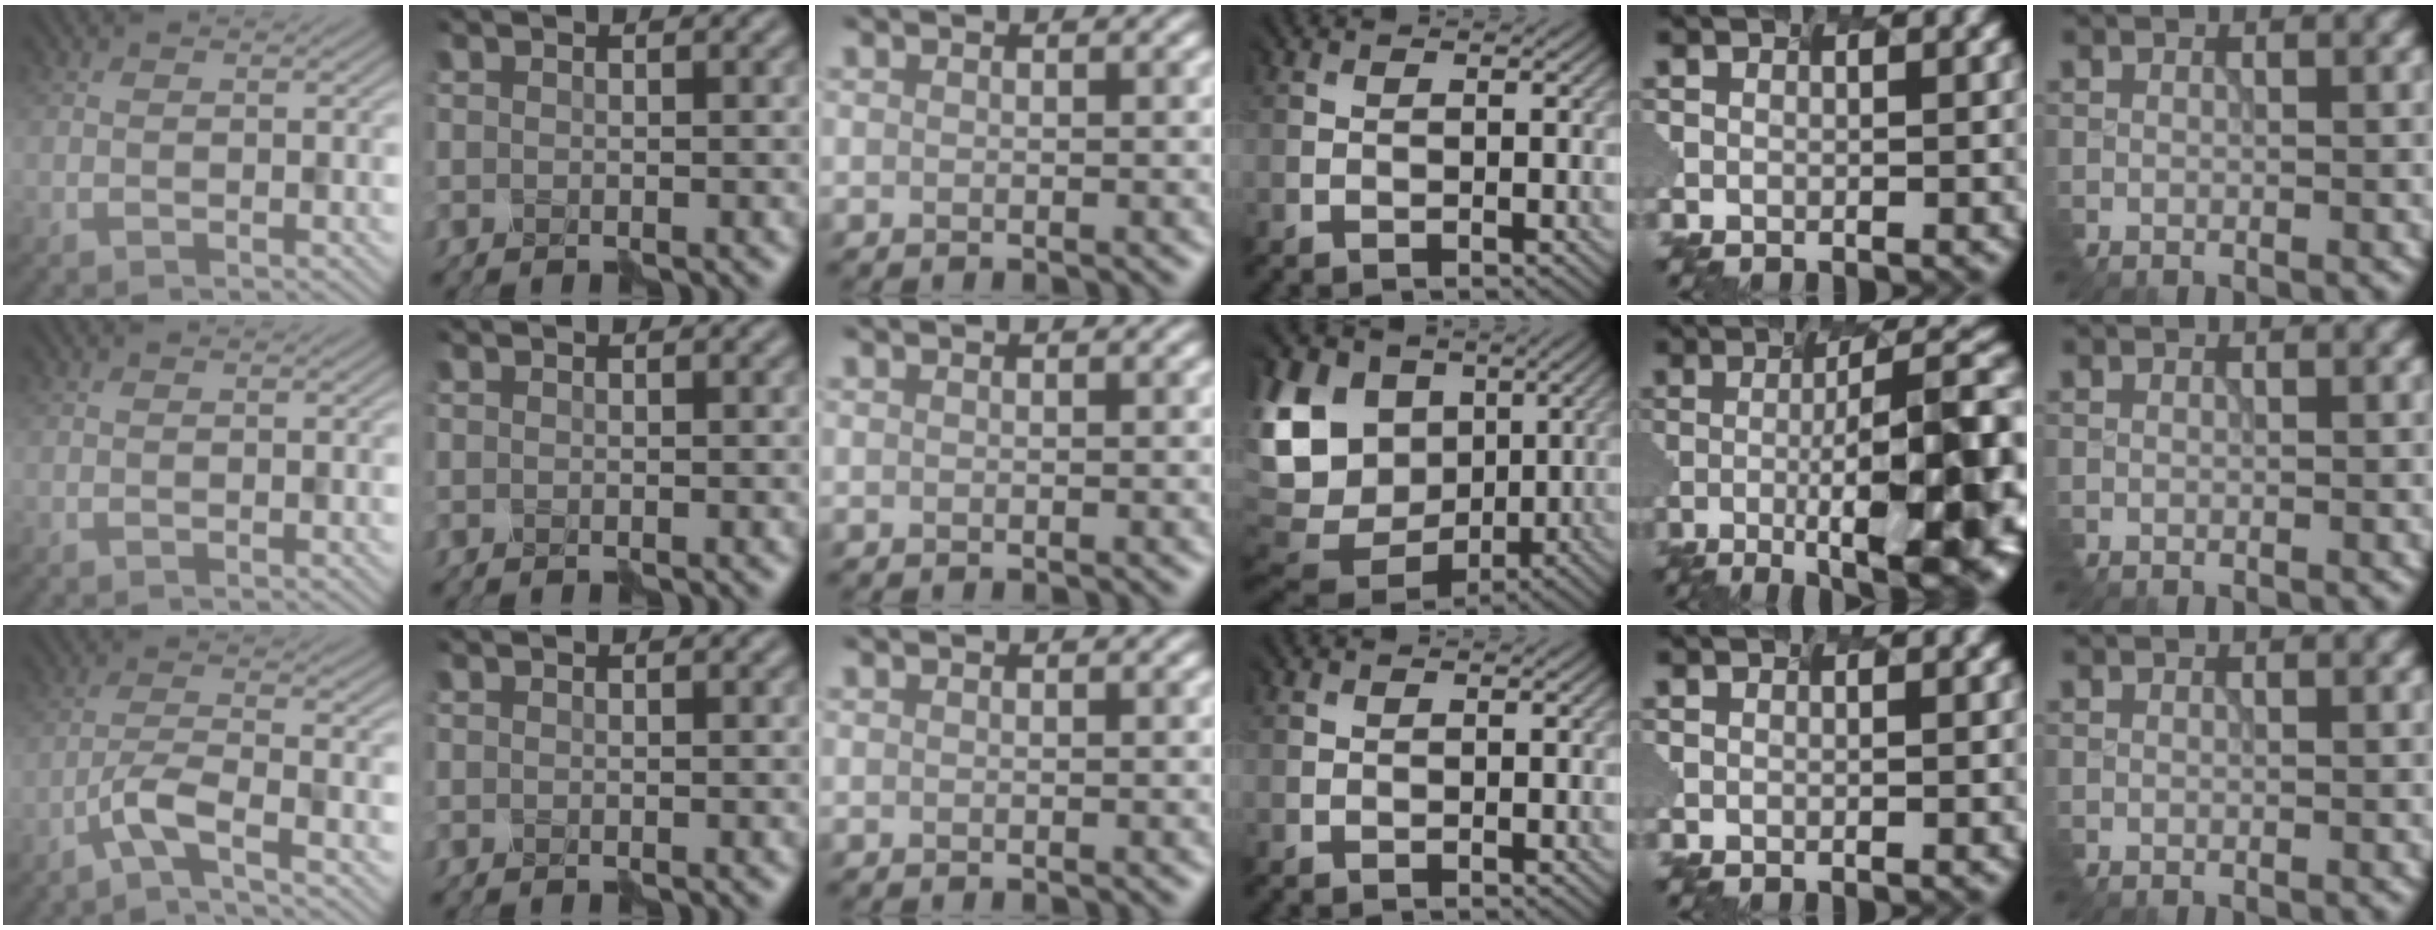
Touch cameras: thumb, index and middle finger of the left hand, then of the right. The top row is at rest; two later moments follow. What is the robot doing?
{"motion": "disassemble", "object": "velcro strap"}